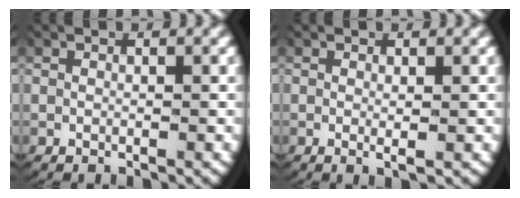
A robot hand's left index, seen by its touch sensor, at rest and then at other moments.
{"total": 1.0, "force": [0.0, 0.0, 1.0], "torque": [-0.023, -0.009, 0.002]}